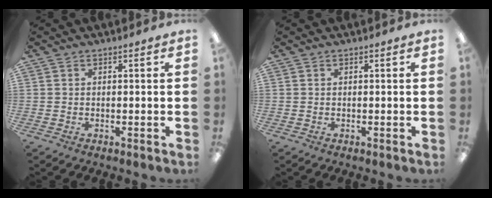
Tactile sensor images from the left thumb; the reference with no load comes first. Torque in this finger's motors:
{"motor_torque": [0.00, 0.00, 0.02, -0.02, 0.00]}